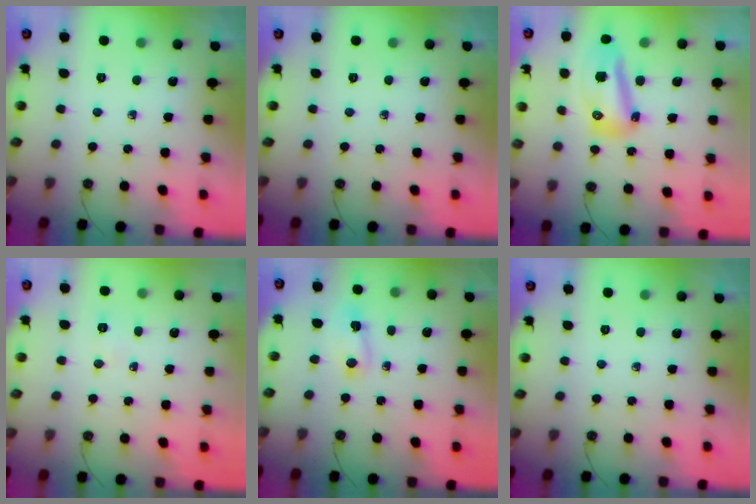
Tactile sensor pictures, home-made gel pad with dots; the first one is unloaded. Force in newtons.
{"total": 0.0}
{"total": 15.3, "press": 13.8, "slide": 6.6}
{"total": 5.1, "press": 3.0, "slide": 4.1}
{"total": 2.4, "press": 2.3, "slide": 0.6}
{"total": 0.0}